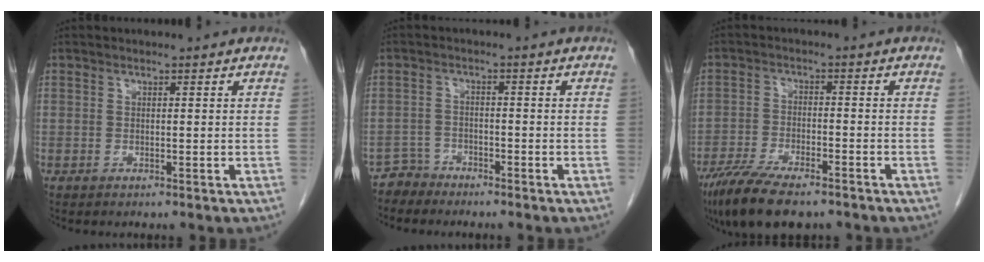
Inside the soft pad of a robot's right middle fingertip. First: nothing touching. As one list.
[{"total": 2.6, "force": [-2.3, 0.9, -0.9], "torque": [0.020, 0.000, -0.045]}, {"total": 11.6, "force": [-8.8, 3.2, 6.9], "torque": [-0.123, -0.024, -0.145]}]